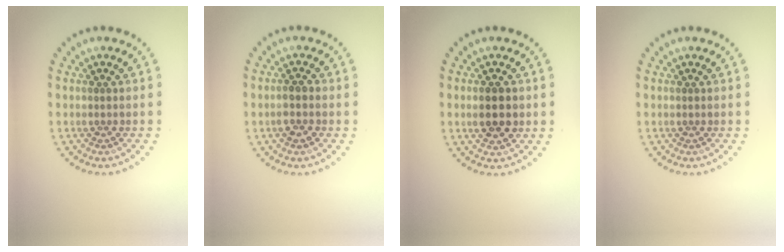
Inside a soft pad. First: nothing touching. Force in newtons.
{"total": 1.7, "press": 1.6, "slide": 0.6}
{"total": 2.9, "press": 2.9, "slide": 0.2}
{"total": 0.0}